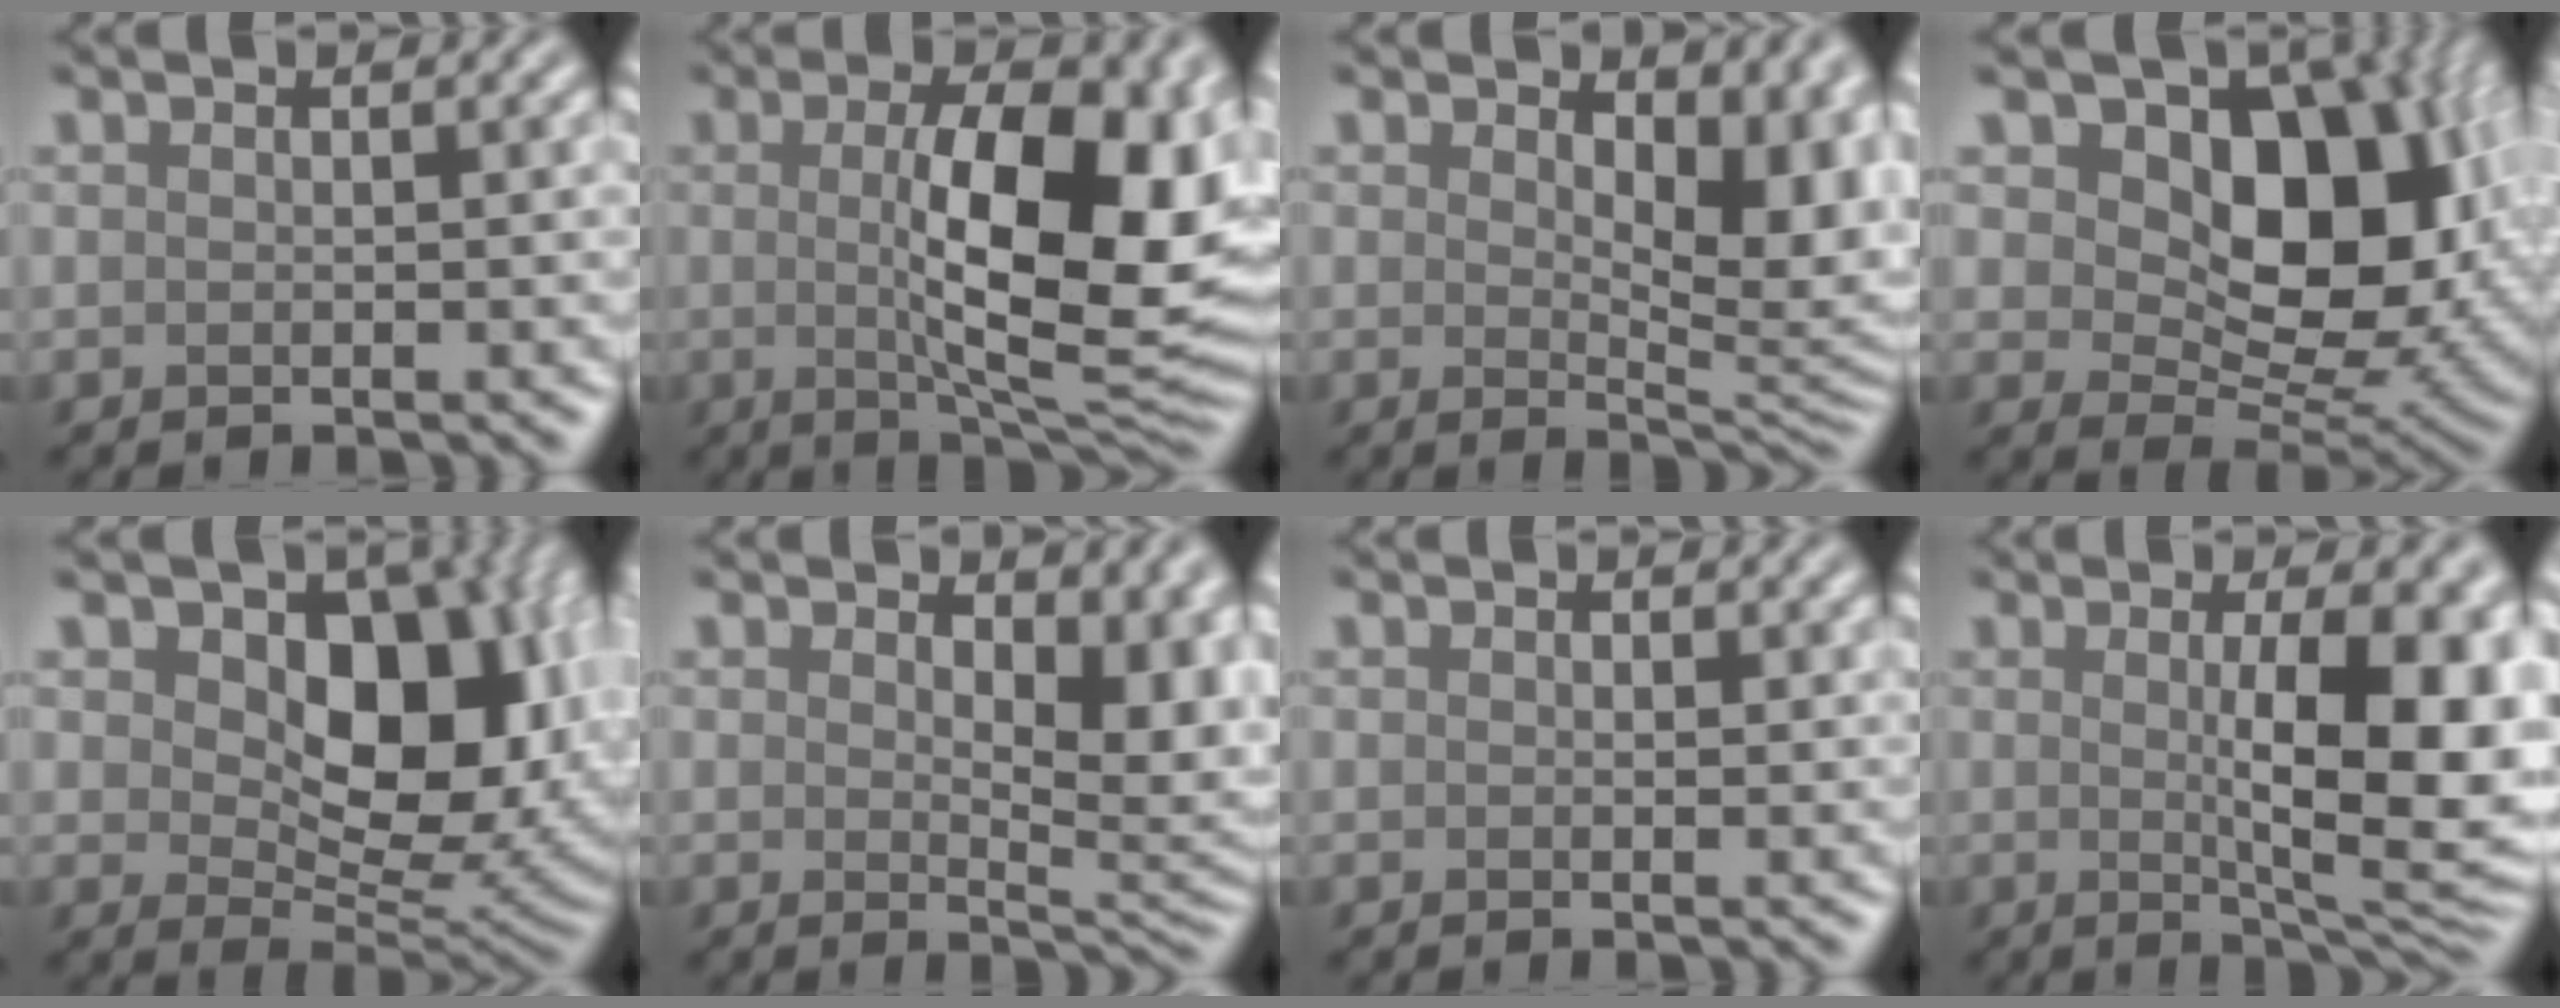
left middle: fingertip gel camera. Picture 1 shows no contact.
{"total": 13.1, "force": [0.8, 4.6, 12.2], "torque": [-0.165, -0.001, 0.015]}
{"total": 6.5, "force": [1.6, 3.5, 5.2], "torque": [-0.071, -0.010, 0.024]}
{"total": 14.0, "force": [3.8, 9.1, 10.0], "torque": [-0.123, -0.003, 0.056]}
{"total": 12.3, "force": [3.1, 7.8, 9.0], "torque": [-0.110, -0.009, 0.045]}
{"total": 5.7, "force": [1.4, 3.1, 4.6], "torque": [-0.061, -0.012, 0.025]}
{"total": 0.6, "force": [0.3, 0.4, 0.3], "torque": [-0.002, -0.004, 0.002]}
{"total": 10.4, "force": [0.6, 2.6, 10.0], "torque": [-0.132, -0.008, 0.015]}